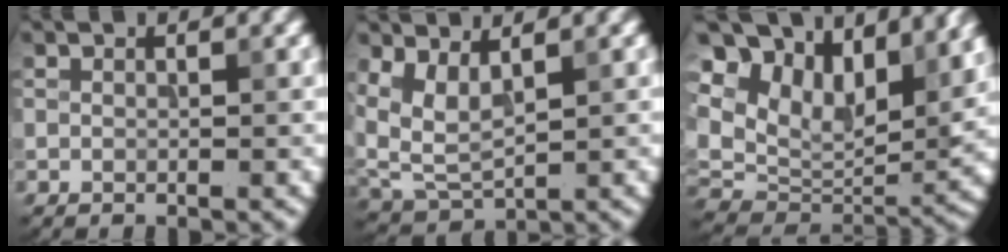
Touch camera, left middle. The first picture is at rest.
{"total": 4.7, "force": [1.9, 2.3, 3.6], "torque": [-0.095, -0.003, 0.044]}
{"total": 13.5, "force": [7.9, 7.8, 7.8], "torque": [-0.195, 0.035, 0.145]}